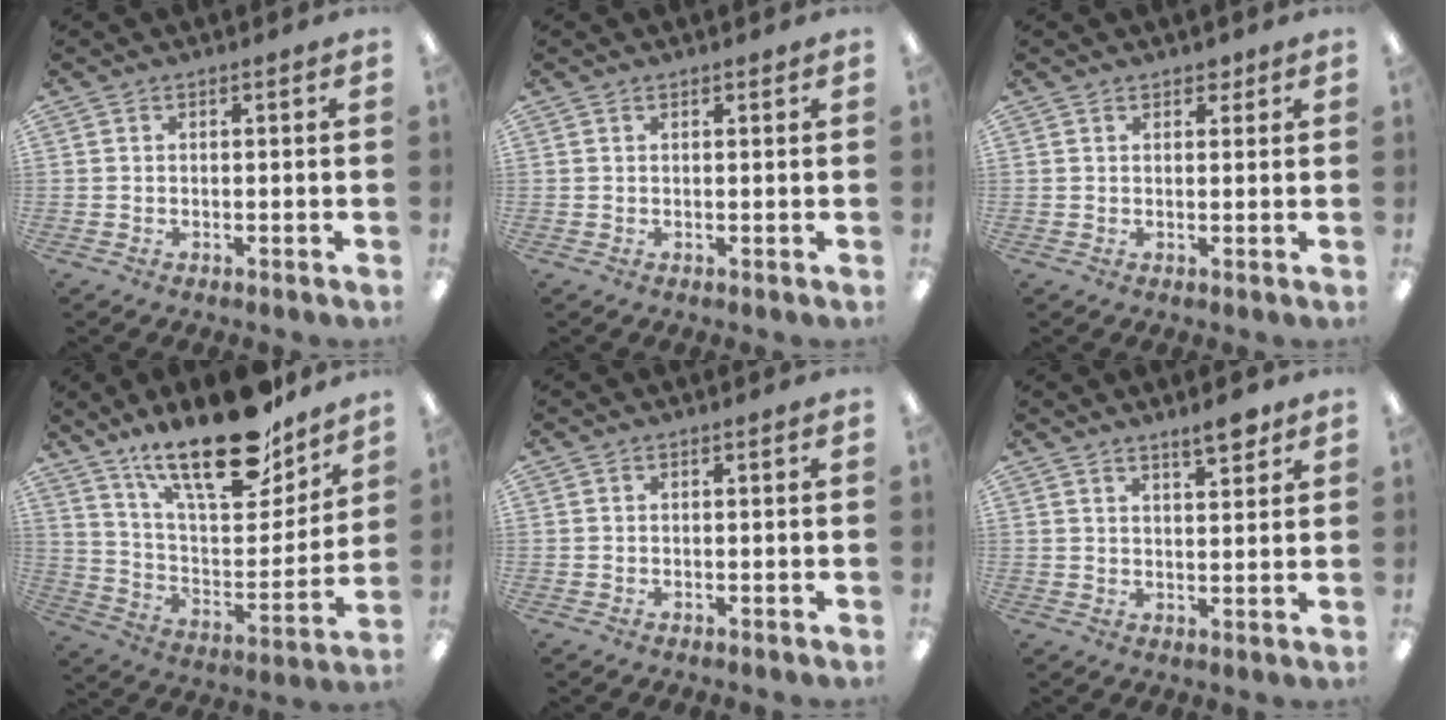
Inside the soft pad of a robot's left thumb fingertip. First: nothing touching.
{"total": 0.7, "force": [0.6, 0.2, 0.3], "torque": [0.001, -0.003, 0.008]}
{"total": 2.0, "force": [1.5, 1.0, 0.8], "torque": [-0.001, -0.006, 0.024]}
{"total": 23.9, "force": [17.9, 7.9, 13.7], "torque": [-0.215, -0.116, 0.304]}
{"total": 0.0}
{"total": 5.2, "force": [4.1, 1.4, 2.8], "torque": [-0.031, -0.026, 0.067]}